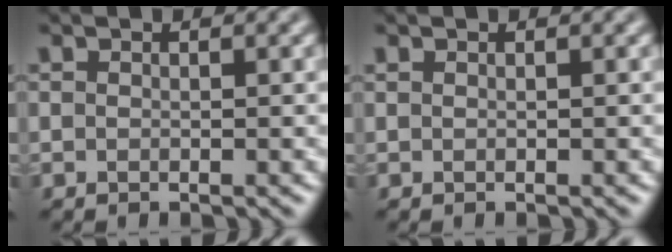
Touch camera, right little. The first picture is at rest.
{"total": 0.0}